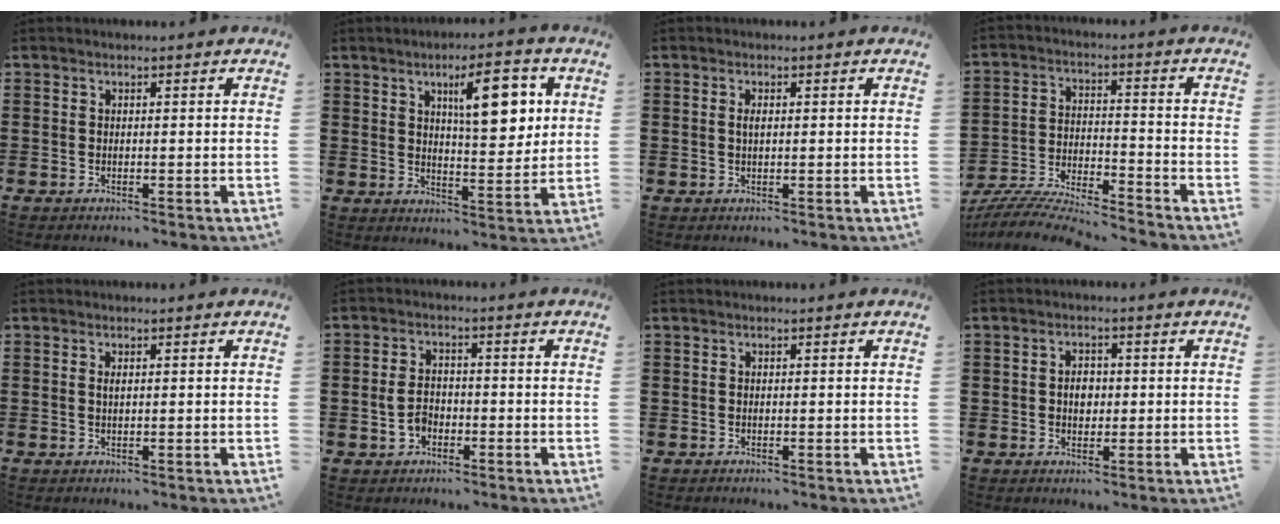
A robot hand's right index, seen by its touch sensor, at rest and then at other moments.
{"total": 10.1, "force": [4.0, 3.7, 8.6], "torque": [-0.126, -0.004, 0.057]}
{"total": 1.2, "force": [0.2, 0.4, 1.1], "torque": [-0.023, 0.002, 0.001]}
{"total": 6.9, "force": [-6.7, 0.3, 1.7], "torque": [-0.047, -0.002, -0.136]}
{"total": 0.8, "force": [0.2, 0.2, 0.7], "torque": [-0.015, 0.001, 0.004]}
{"total": 3.9, "force": [-1.2, 2.6, 2.7], "torque": [-0.066, 0.001, -0.026]}
{"total": 0.0}
{"total": 2.6, "force": [0.0, 1.8, 1.9], "torque": [-0.031, 0.003, -0.004]}